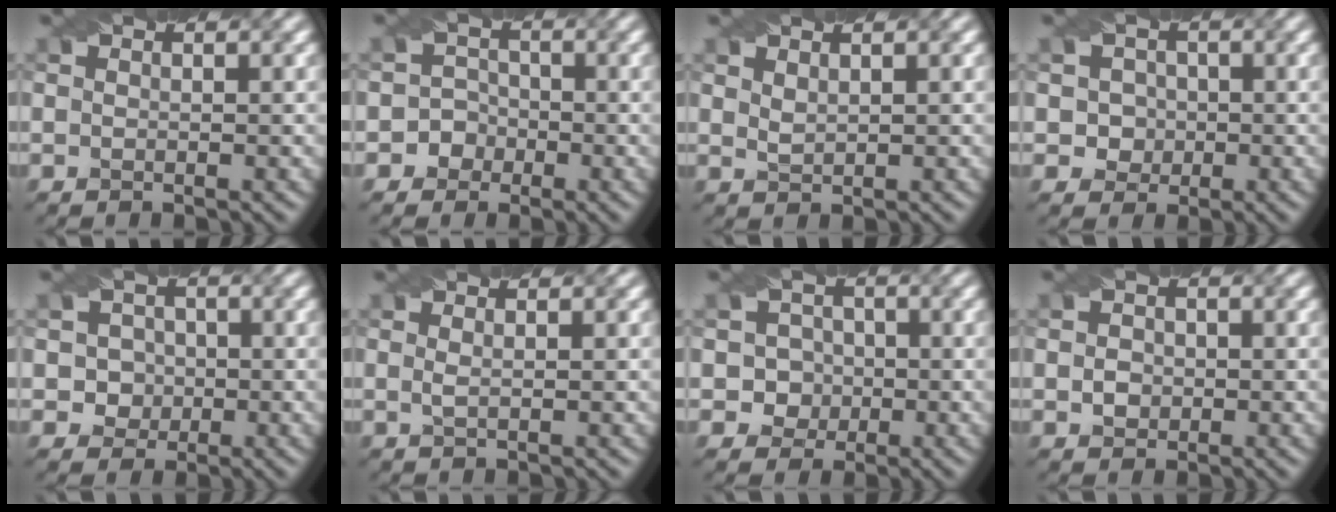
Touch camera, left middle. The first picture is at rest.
{"total": 2.7, "force": [-1.2, 2.4, 0.0], "torque": [0.032, 0.009, -0.031]}
{"total": 1.2, "force": [1.1, 0.4, 0.5], "torque": [-0.012, 0.002, 0.023]}
{"total": 2.4, "force": [0.1, 2.3, 0.7], "torque": [0.000, 0.005, 0.009]}
{"total": 2.7, "force": [0.0, 2.6, 0.7], "torque": [0.004, 0.005, 0.002]}
{"total": 0.8, "force": [0.3, 0.2, 0.7], "torque": [-0.015, -0.003, 0.003]}
{"total": 3.1, "force": [-0.3, 3.0, 0.7], "torque": [0.007, 0.011, -0.015]}
{"total": 1.5, "force": [-0.1, 1.4, 0.6], "torque": [-0.008, -0.001, -0.001]}